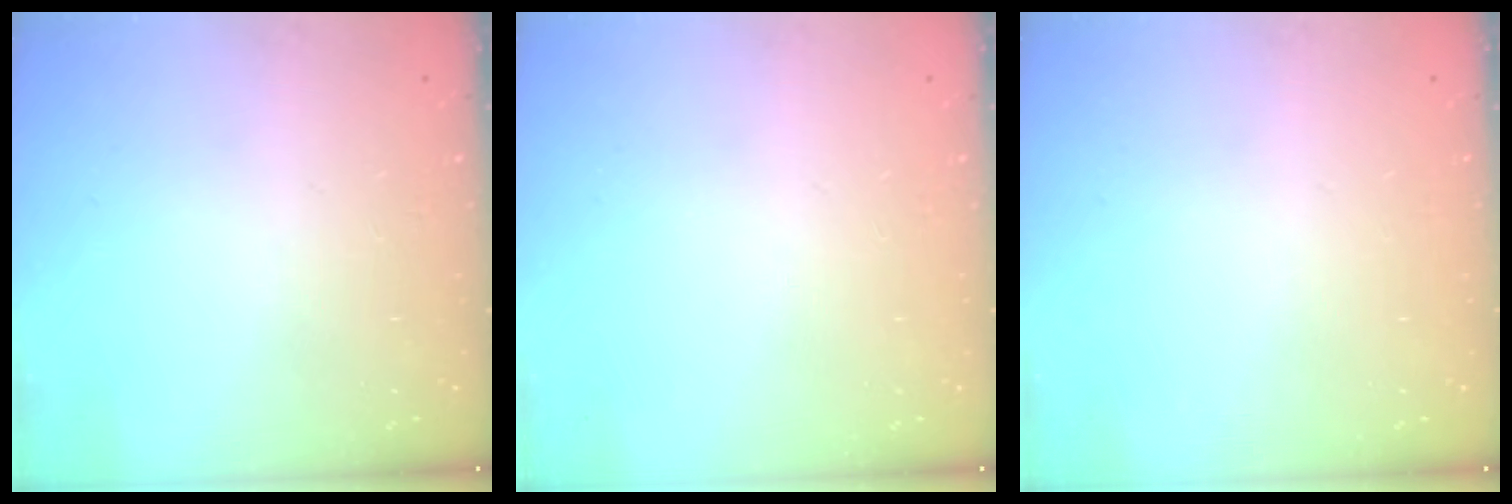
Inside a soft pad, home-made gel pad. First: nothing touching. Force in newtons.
{"total": 0.0}
{"total": 0.0}